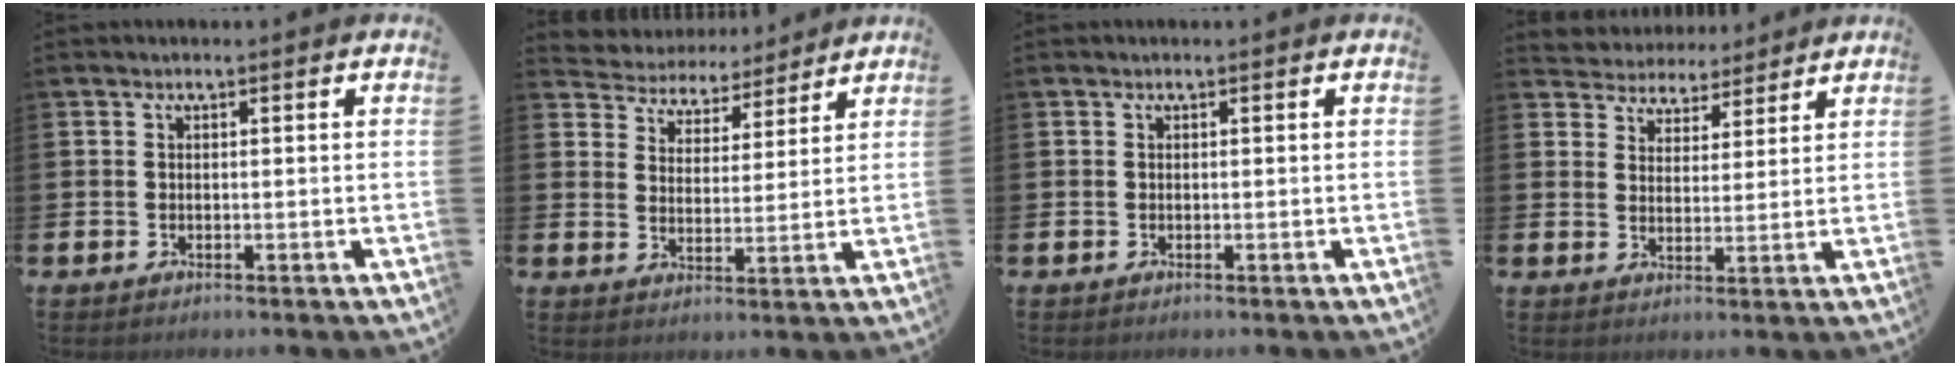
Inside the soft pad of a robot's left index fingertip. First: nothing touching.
{"total": 4.6, "force": [4.2, 1.6, -0.8], "torque": [-0.019, -0.034, 0.072]}
{"total": 0.0}
{"total": 3.9, "force": [3.6, 1.3, -1.0], "torque": [-0.010, -0.025, 0.064]}